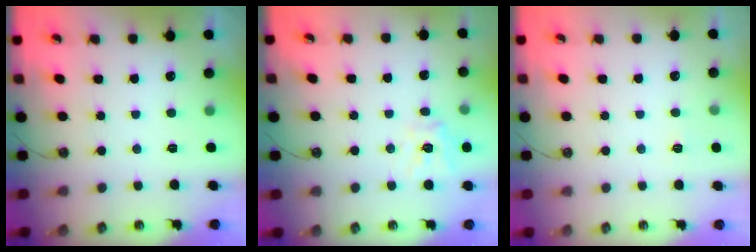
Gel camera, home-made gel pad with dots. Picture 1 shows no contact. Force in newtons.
{"total": 12.5, "press": 12.4, "slide": 1.7}
{"total": 3.6, "press": 3.6, "slide": 0.4}